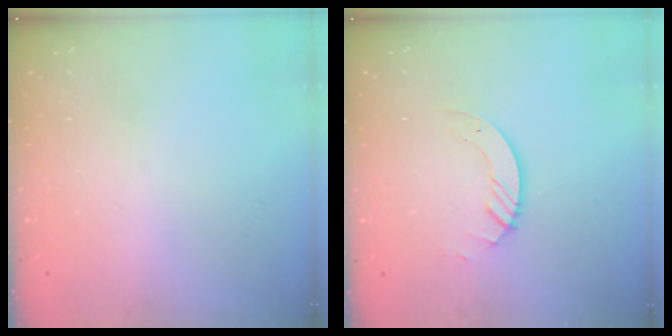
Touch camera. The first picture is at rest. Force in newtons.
{"total": 3.7, "press": 3.7, "slide": 0.4}